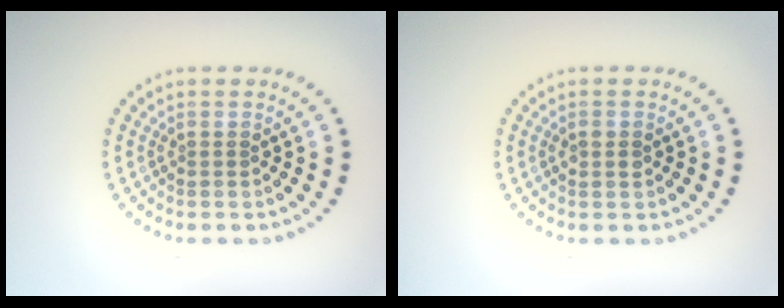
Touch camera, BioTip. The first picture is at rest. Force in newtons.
{"total": 1.3, "press": 1.3, "slide": 0.1}